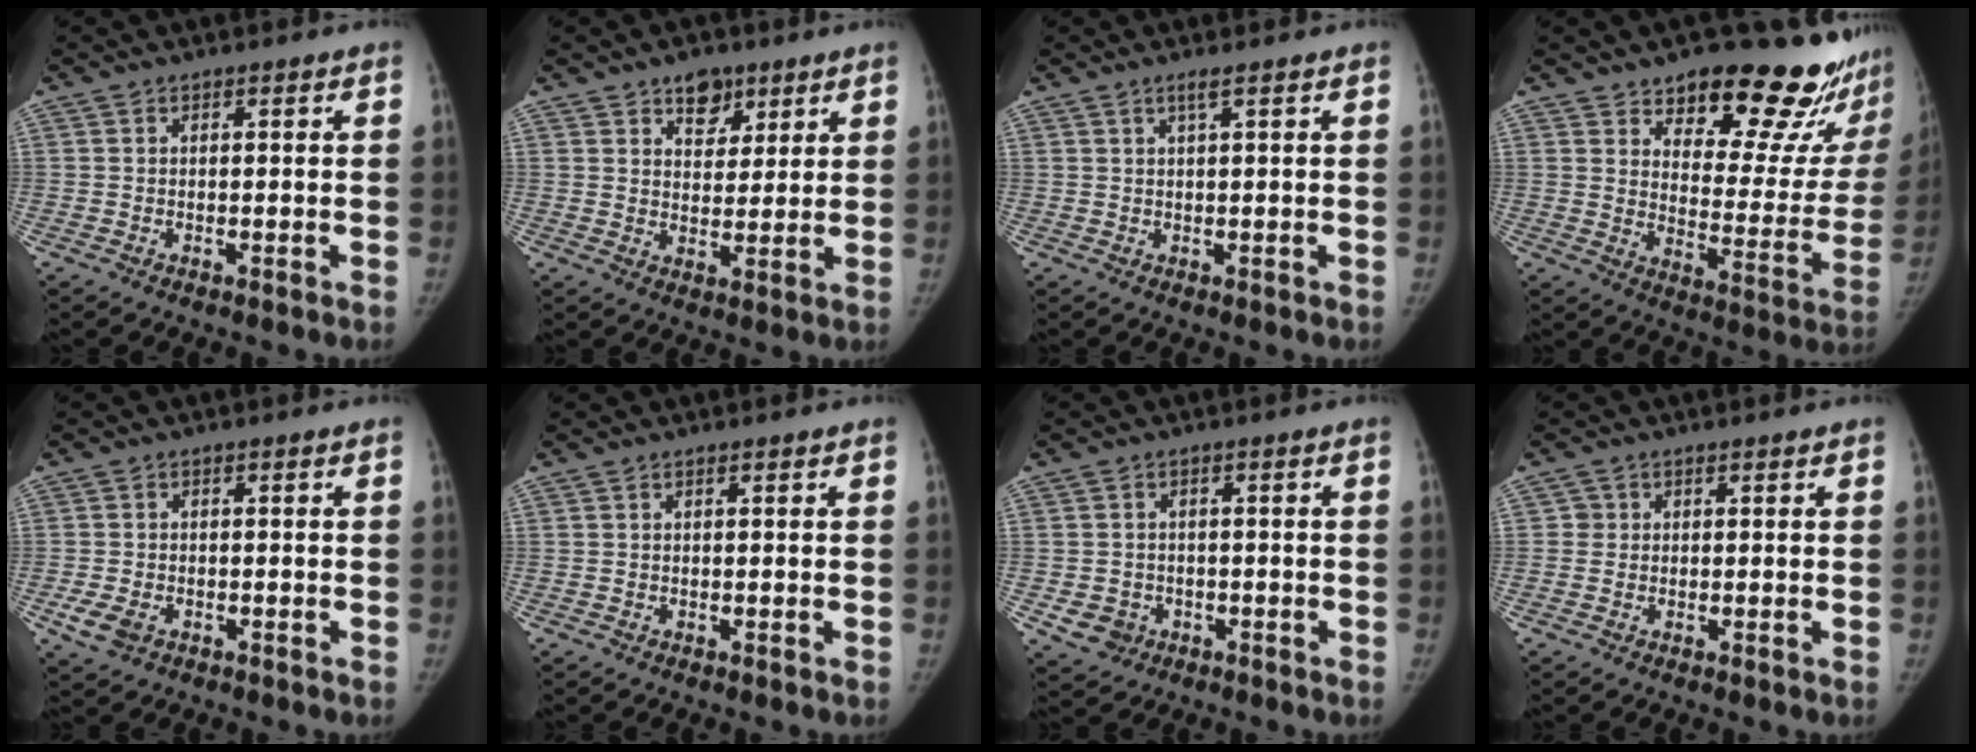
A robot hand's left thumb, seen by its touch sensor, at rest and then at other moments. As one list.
[{"total": 6.1, "force": [3.8, 3.9, 2.8], "torque": [-0.008, -0.022, 0.059]}, {"total": 1.3, "force": [0.8, -0.1, 1.0], "torque": [-0.023, 0.000, 0.018]}, {"total": 23.2, "force": [18.6, 8.4, 11.0], "torque": [-0.094, -0.130, 0.241]}, {"total": 4.0, "force": [-1.7, 2.8, 2.3], "torque": [-0.046, 0.000, -0.025]}, {"total": 0.0}, {"total": 4.4, "force": [-1.6, 3.9, 1.2], "torque": [-0.005, 0.009, -0.018]}, {"total": 1.3, "force": [0.1, 1.3, -0.1], "torque": [0.015, 0.004, -0.002]}]